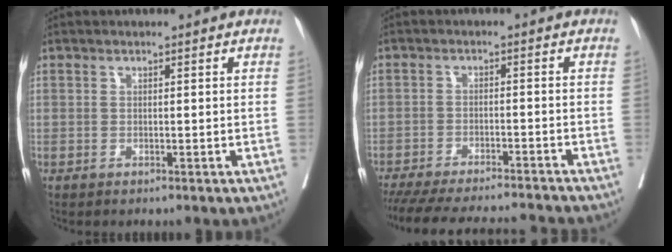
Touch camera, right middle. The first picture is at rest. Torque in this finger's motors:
{"motor_torque": [0.93, -1.09, 0.13, 0.07]}